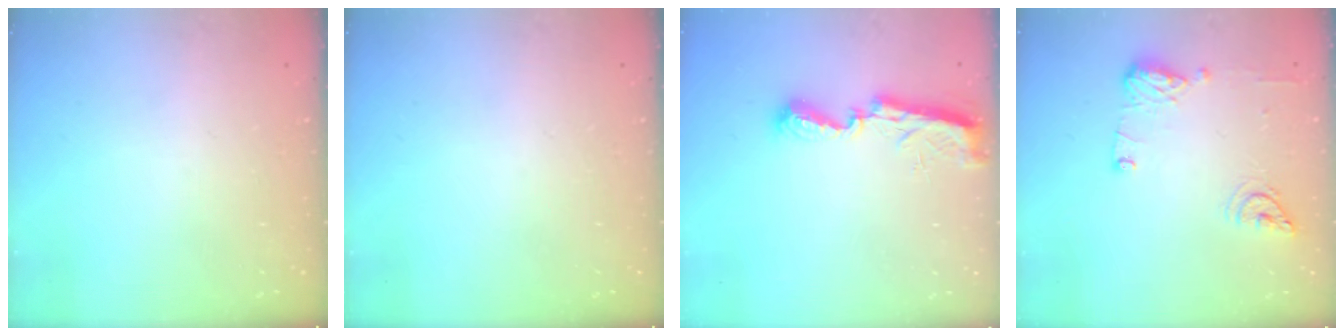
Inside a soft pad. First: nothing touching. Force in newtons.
{"total": 0.0}
{"total": 7.8, "press": 7.8, "slide": 0.6}
{"total": 13.7, "press": 12.7, "slide": 5.1}